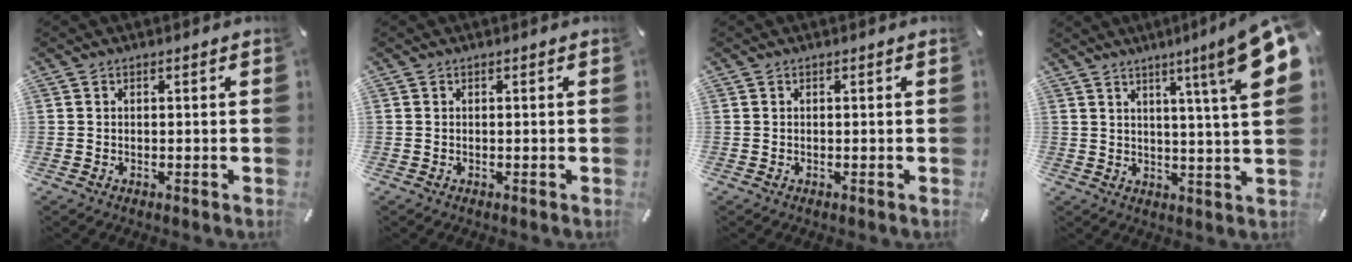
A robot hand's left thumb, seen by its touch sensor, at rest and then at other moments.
{"total": 0.0}
{"total": 0.0}
{"total": 14.6, "force": [6.7, 0.6, 12.9], "torque": [-0.197, -0.039, 0.094]}